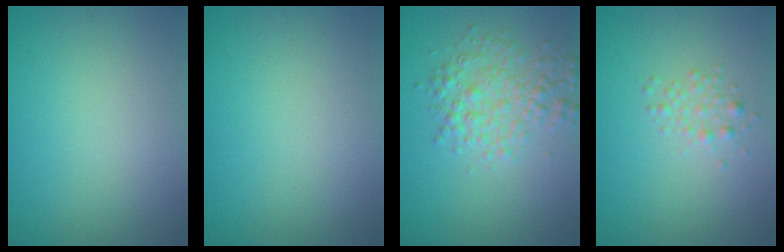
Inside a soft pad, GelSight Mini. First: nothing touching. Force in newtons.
{"total": 0.0}
{"total": 3.4, "press": 3.4, "slide": 0.0}
{"total": 1.4, "press": 1.4, "slide": 0.1}